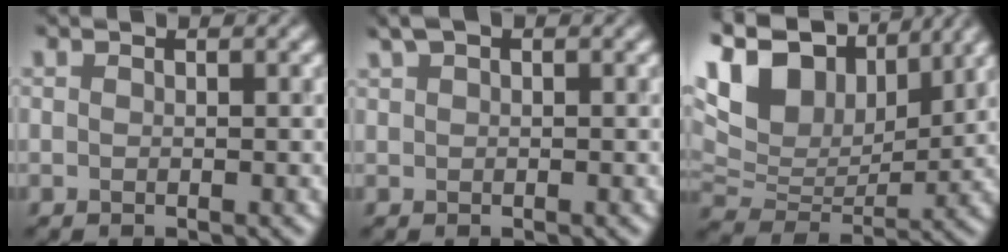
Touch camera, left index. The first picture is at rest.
{"total": 1.3, "force": [0.9, 0.6, 0.8], "torque": [-0.009, 0.012, 0.015]}
{"total": 12.2, "force": [6.9, 6.8, 7.4], "torque": [-0.158, 0.034, 0.114]}